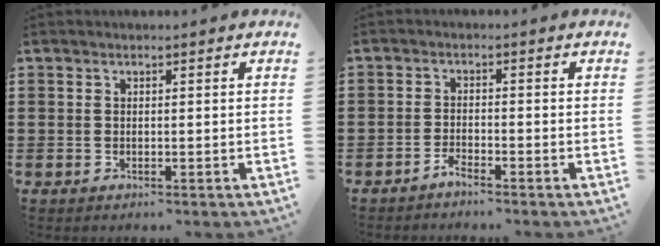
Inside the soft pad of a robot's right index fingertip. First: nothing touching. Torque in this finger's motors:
{"motor_torque": [0.23, -0.07, -0.51, -0.21]}